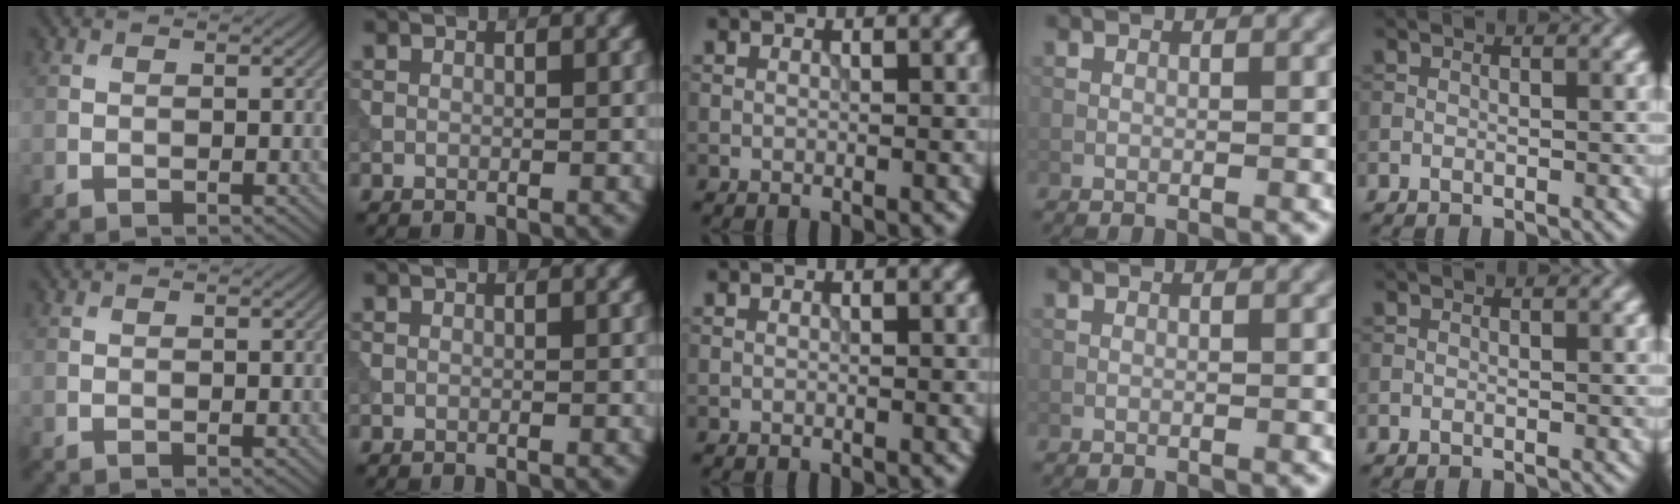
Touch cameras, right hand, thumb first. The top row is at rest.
{}